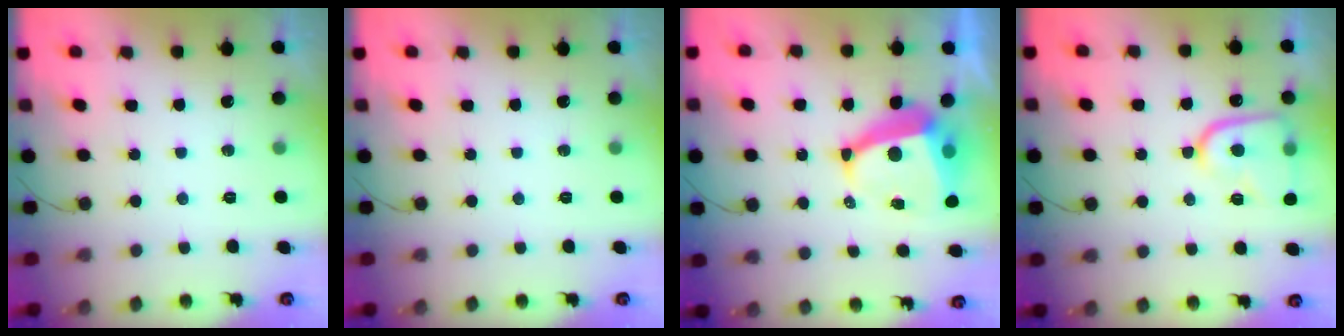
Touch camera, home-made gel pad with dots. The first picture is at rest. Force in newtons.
{"total": 0.0}
{"total": 9.3, "press": 9.3, "slide": 1.0}
{"total": 13.8, "press": 13.7, "slide": 1.4}